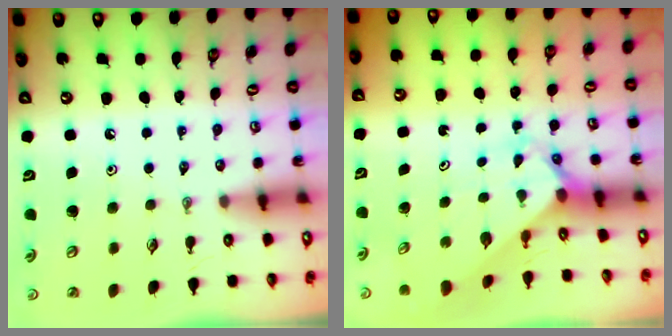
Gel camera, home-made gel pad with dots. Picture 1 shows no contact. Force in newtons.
{"total": 2.4, "press": 2.4, "slide": 0.2}